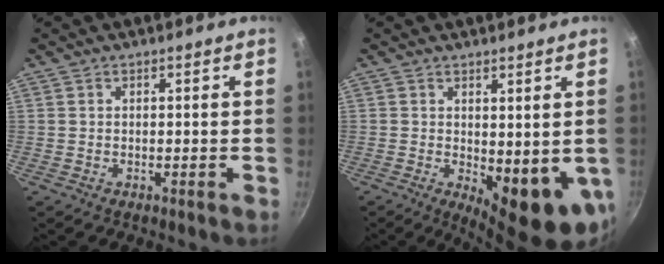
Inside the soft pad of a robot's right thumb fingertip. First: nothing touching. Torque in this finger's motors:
{"motor_torque": [-0.02, 1.09, 0.83, 0.56, 0.07]}